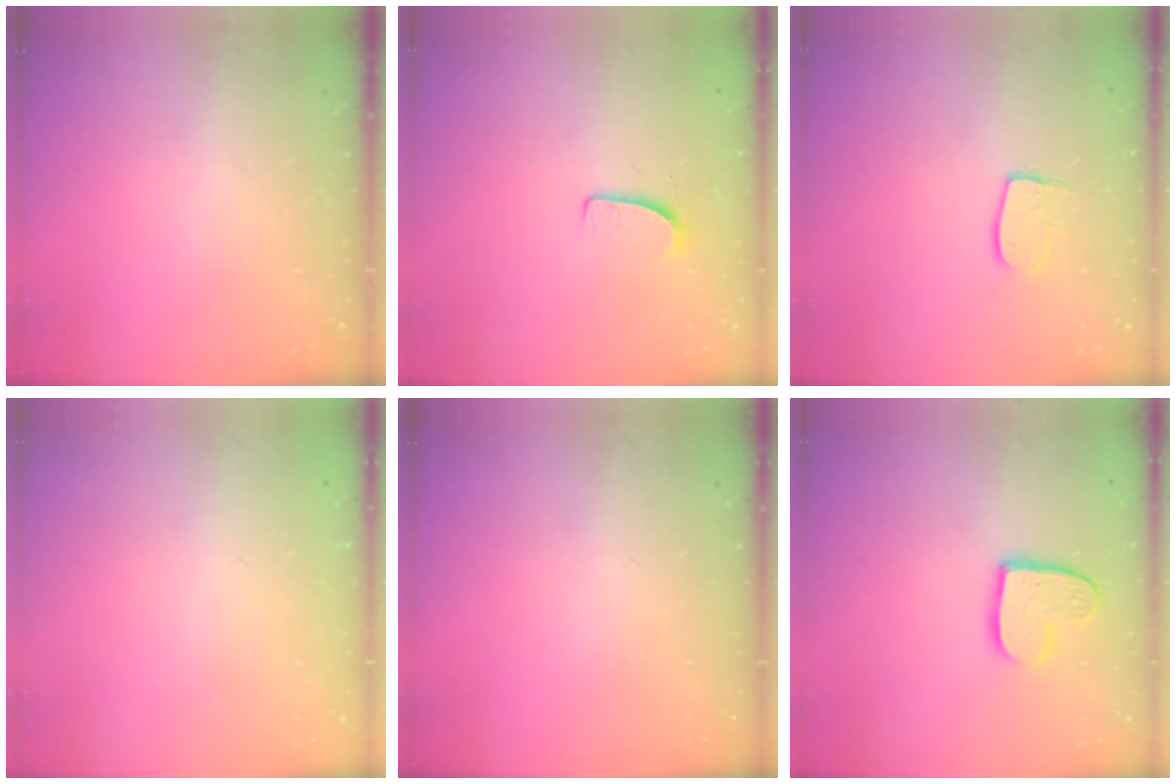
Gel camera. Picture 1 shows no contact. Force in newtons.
{"total": 7.1, "press": 7.1, "slide": 0.5}
{"total": 7.6, "press": 7.6, "slide": 0.2}
{"total": 0.0}
{"total": 0.0}
{"total": 12.1, "press": 12.0, "slide": 0.9}